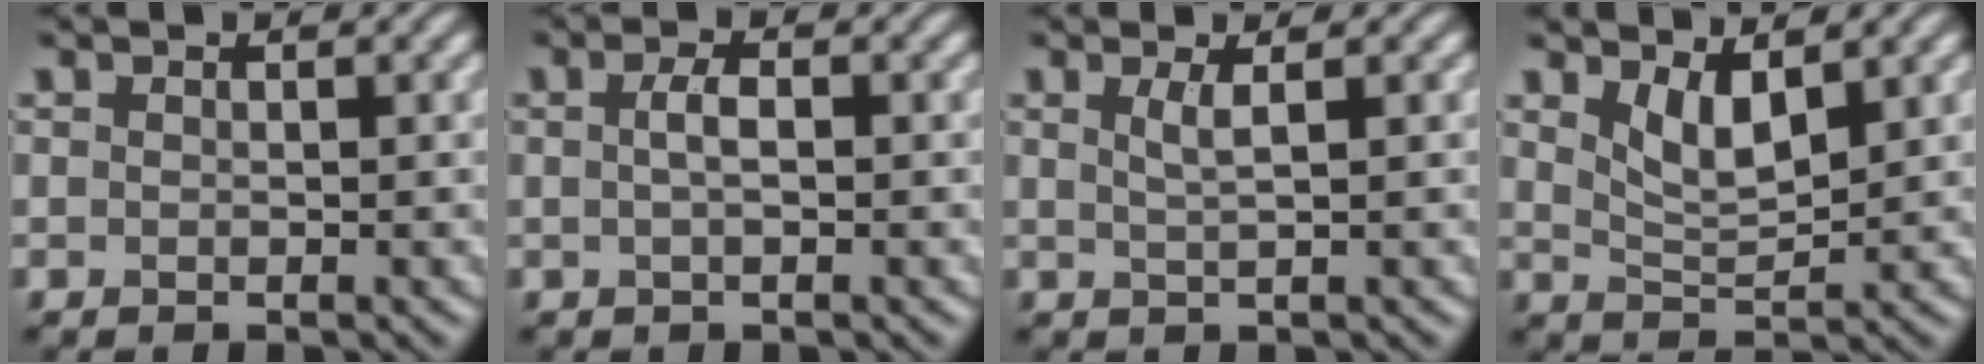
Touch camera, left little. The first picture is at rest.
{"total": 1.6, "force": [0.1, 0.5, 1.5], "torque": [-0.032, 0.004, 0.000]}
{"total": 1.7, "force": [0.6, 0.5, 1.6], "torque": [-0.027, 0.000, 0.007]}
{"total": 3.1, "force": [1.8, 1.0, 2.3], "torque": [-0.048, -0.011, 0.039]}